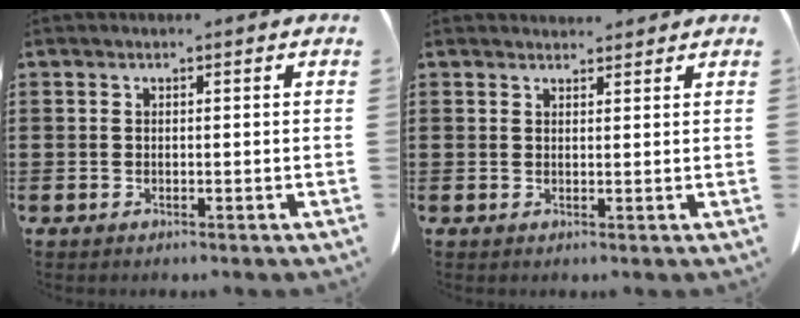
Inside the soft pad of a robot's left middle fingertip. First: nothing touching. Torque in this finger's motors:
{"motor_torque": [-1.09, 0.58, -0.19, -0.04]}